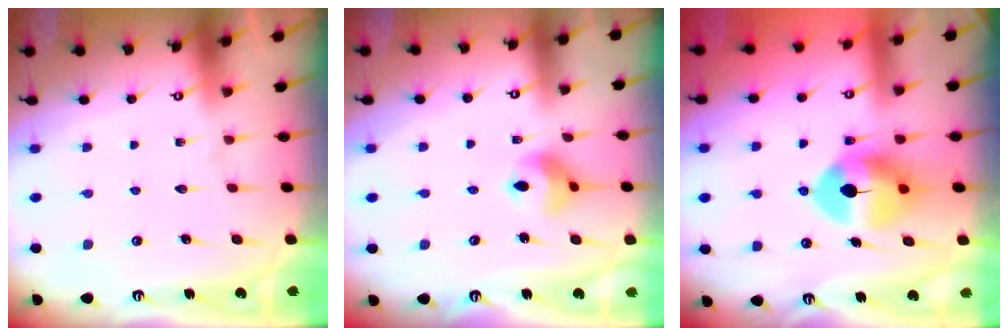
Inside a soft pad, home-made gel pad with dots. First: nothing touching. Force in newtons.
{"total": 9.1, "press": 9.0, "slide": 1.0}
{"total": 10.4, "press": 10.3, "slide": 1.6}